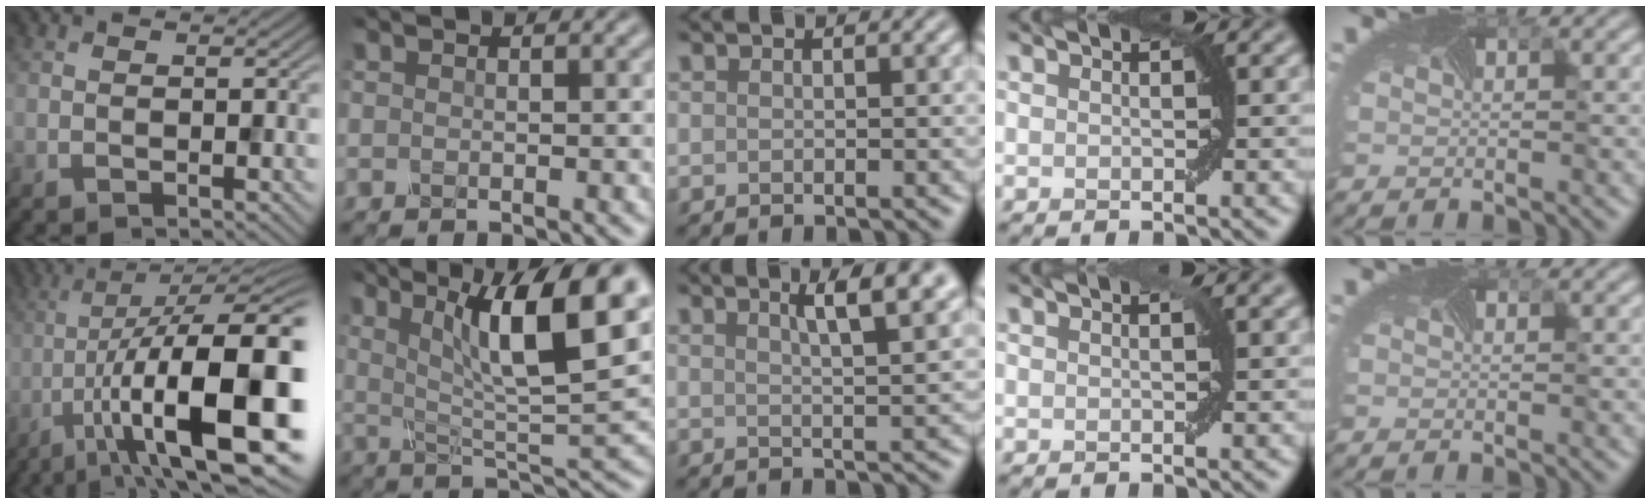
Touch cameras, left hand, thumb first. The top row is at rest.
{"thumb": {"total": 19.2, "force": [-5.9, 6.0, 17.3], "torque": [-0.255, -0.001, -0.093]}, "index": {"total": 11.3, "force": [3.7, 3.0, 10.3], "torque": [-0.159, -0.001, 0.059]}, "middle": {"total": 5.9, "force": [3.3, 1.5, 4.6], "torque": [-0.035, 0.021, 0.027]}, "ring": {"total": 1.0, "force": [0.6, 0.0, 0.8], "torque": [-0.009, 0.003, 0.011]}, "little": {"total": 0.7, "force": [-0.3, -0.4, -0.5], "torque": [0.006, -0.004, -0.001]}}